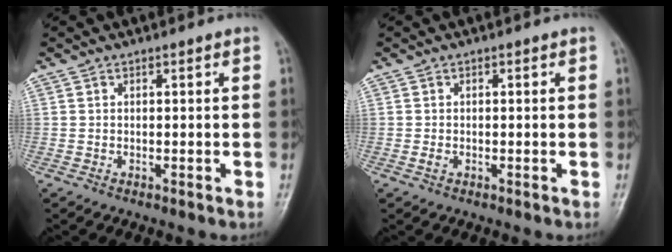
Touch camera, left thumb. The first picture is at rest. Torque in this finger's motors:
{"motor_torque": [-0.05, 0.89, 0.10, -0.13, -0.03]}